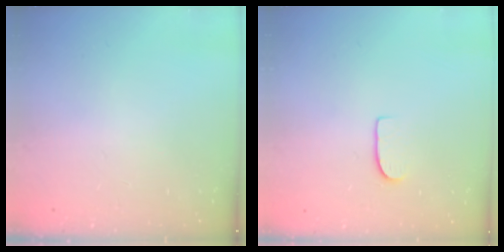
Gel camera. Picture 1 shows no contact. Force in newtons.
{"total": 5.5, "press": 5.5, "slide": 0.5}